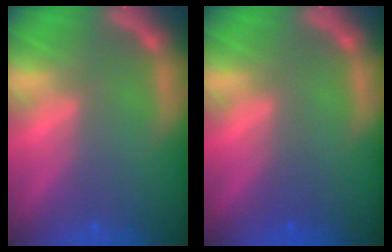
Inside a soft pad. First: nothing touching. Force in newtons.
{"total": 0.9}